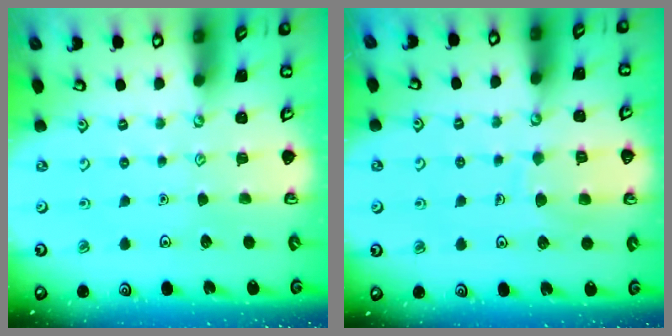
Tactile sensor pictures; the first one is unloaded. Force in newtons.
{"total": 8.0, "press": 8.0, "slide": 0.8}